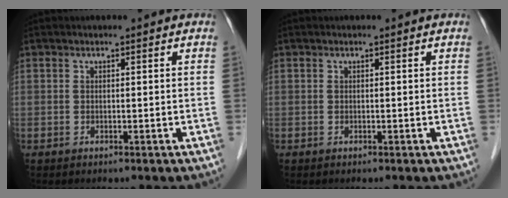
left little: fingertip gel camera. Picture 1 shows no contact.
{"total": 0.0}